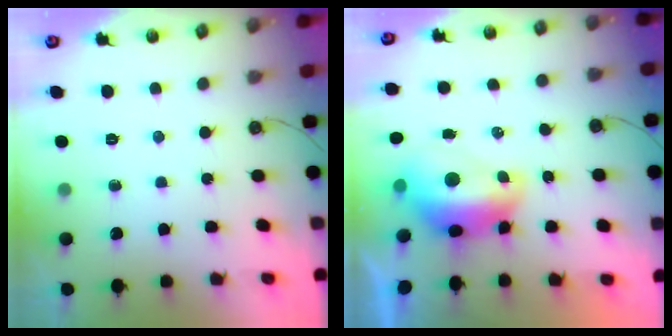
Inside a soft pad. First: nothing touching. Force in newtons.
{"total": 2.9, "press": 2.9, "slide": 0.7}